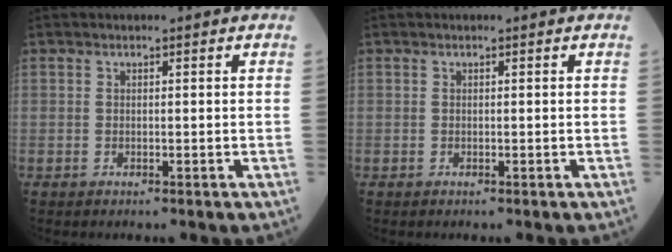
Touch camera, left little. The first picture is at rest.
{"total": 0.0}